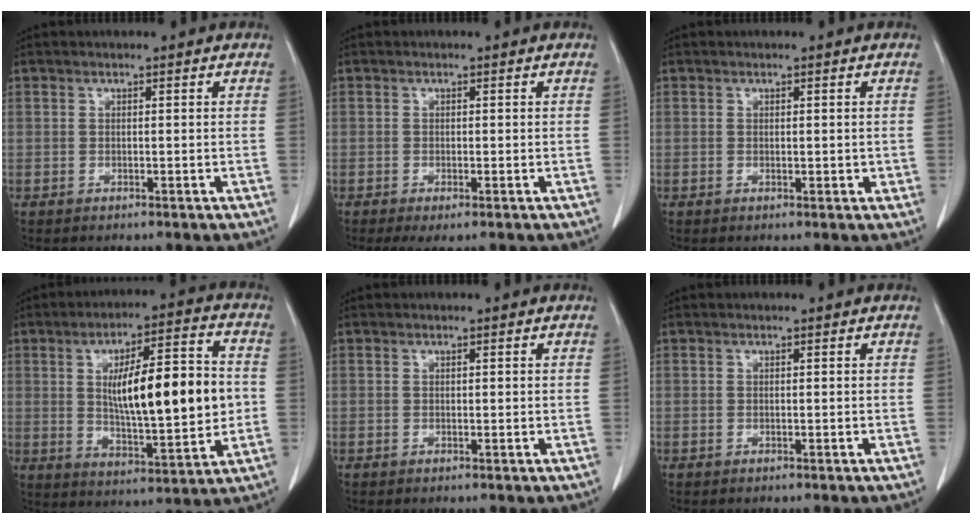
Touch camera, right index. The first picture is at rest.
{"total": 2.2, "force": [-1.1, 0.5, 1.8], "torque": [-0.031, -0.008, -0.016]}
{"total": 0.7, "force": [0.1, 0.4, 0.6], "torque": [-0.007, -0.002, 0.005]}
{"total": 17.0, "force": [0.9, 3.8, 16.5], "torque": [-0.263, 0.013, 0.018]}
{"total": 0.0}
{"total": 0.0}